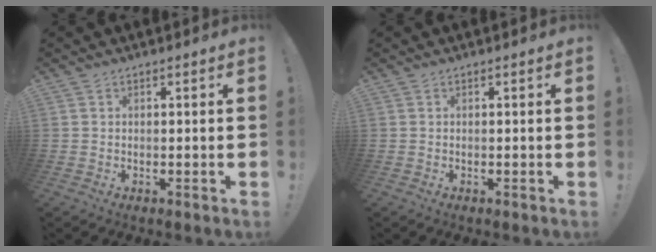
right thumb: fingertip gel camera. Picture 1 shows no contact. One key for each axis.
{"total": 0.0}